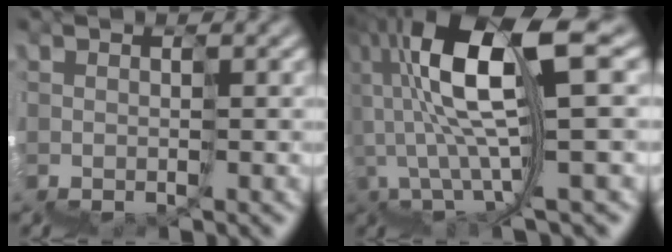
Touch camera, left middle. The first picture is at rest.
{"total": 7.4, "force": [1.5, 0.9, 7.2], "torque": [-0.147, 0.030, 0.021]}